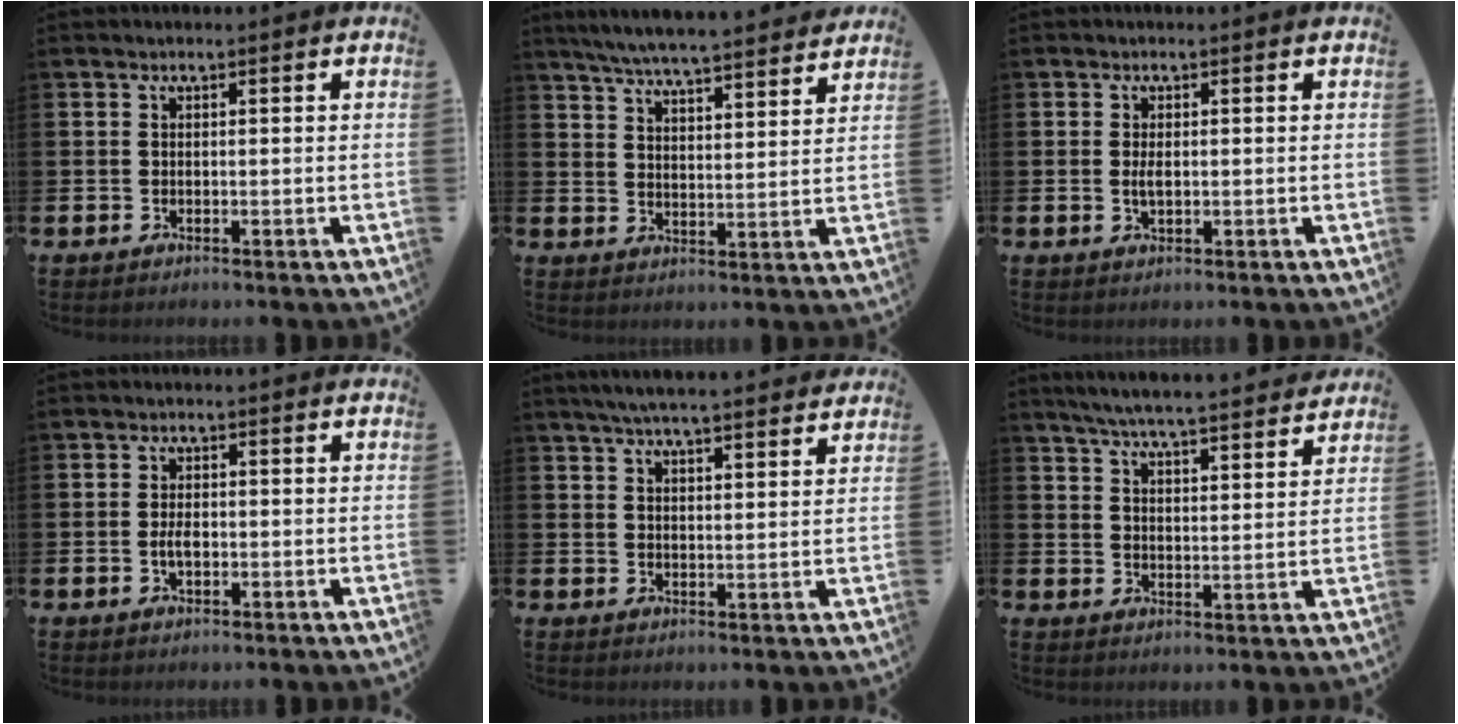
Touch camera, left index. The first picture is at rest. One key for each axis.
{"total": 6.4, "fx": 6.2, "fy": 0.0, "fz": 1.5, "tx": -0.042, "ty": -0.045, "tz": 0.107}
{"total": 1.7, "fx": 0.1, "fy": 0.7, "fz": 1.6, "tx": -0.025, "ty": 0.000, "tz": -0.001}
{"total": 2.2, "fx": -0.4, "fy": 1.1, "fz": 1.8, "tx": -0.030, "ty": 0.000, "tz": -0.008}
{"total": 5.3, "fx": 5.1, "fy": 0.1, "fz": 1.6, "tx": -0.035, "ty": -0.022, "tz": 0.090}
{"total": 6.2, "fx": 6.0, "fy": 0.0, "fz": 1.4, "tx": -0.039, "ty": -0.043, "tz": 0.103}